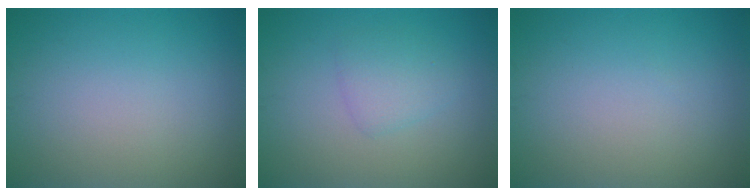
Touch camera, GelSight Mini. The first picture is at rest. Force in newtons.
{"total": 2.0, "press": 2.0, "slide": 0.2}
{"total": 0.0}